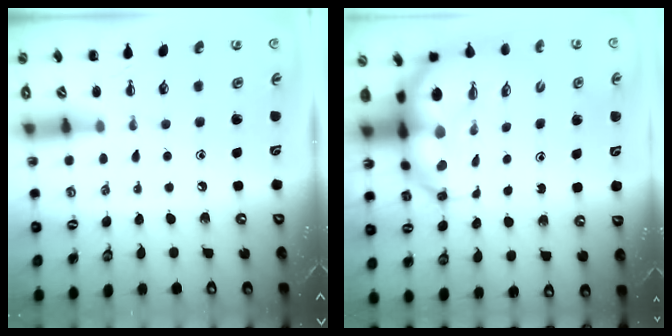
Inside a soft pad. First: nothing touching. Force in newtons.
{"total": 9.7, "press": 9.4, "slide": 2.4}